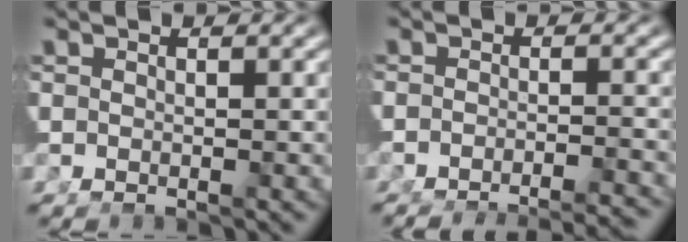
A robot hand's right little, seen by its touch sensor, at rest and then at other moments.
{"total": 7.0, "force": [-6.8, 1.0, 1.4], "torque": [-0.001, -0.011, -0.102]}